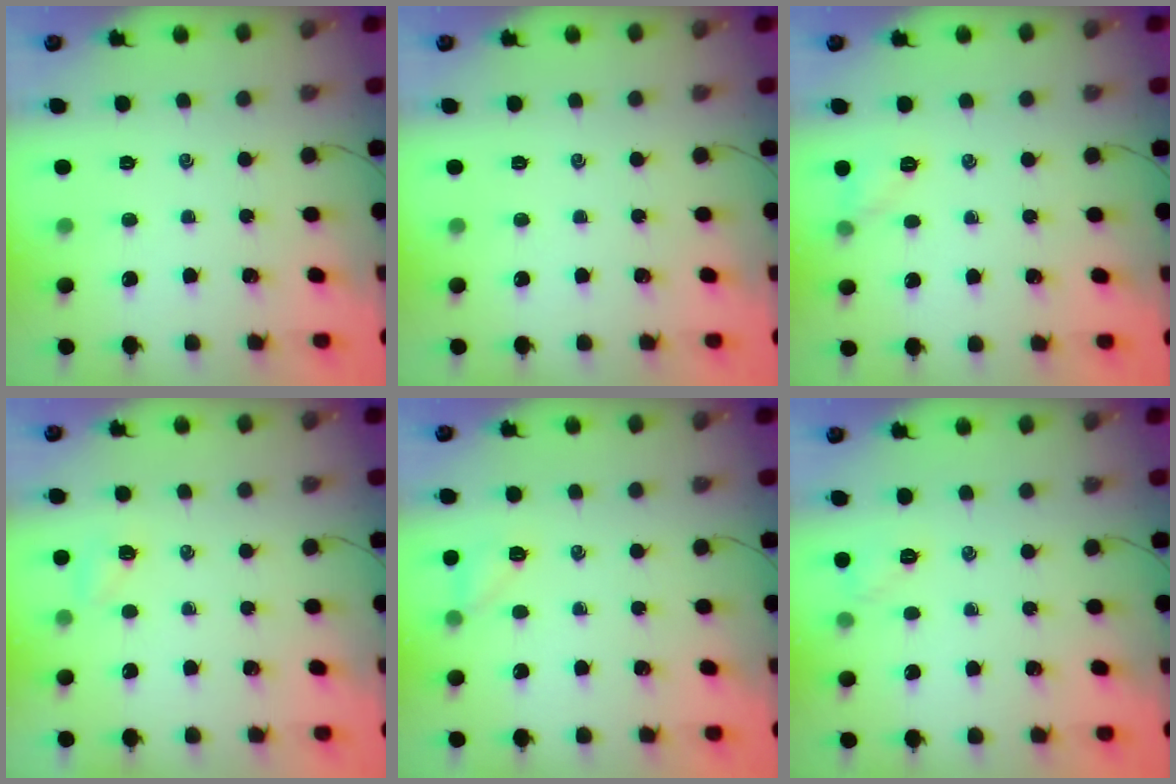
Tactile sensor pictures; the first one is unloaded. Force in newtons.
{"total": 0.0}
{"total": 5.1, "press": 5.0, "slide": 1.2}
{"total": 4.3, "press": 4.1, "slide": 1.3}
{"total": 5.4, "press": 5.1, "slide": 1.6}
{"total": 5.3, "press": 5.1, "slide": 1.4}